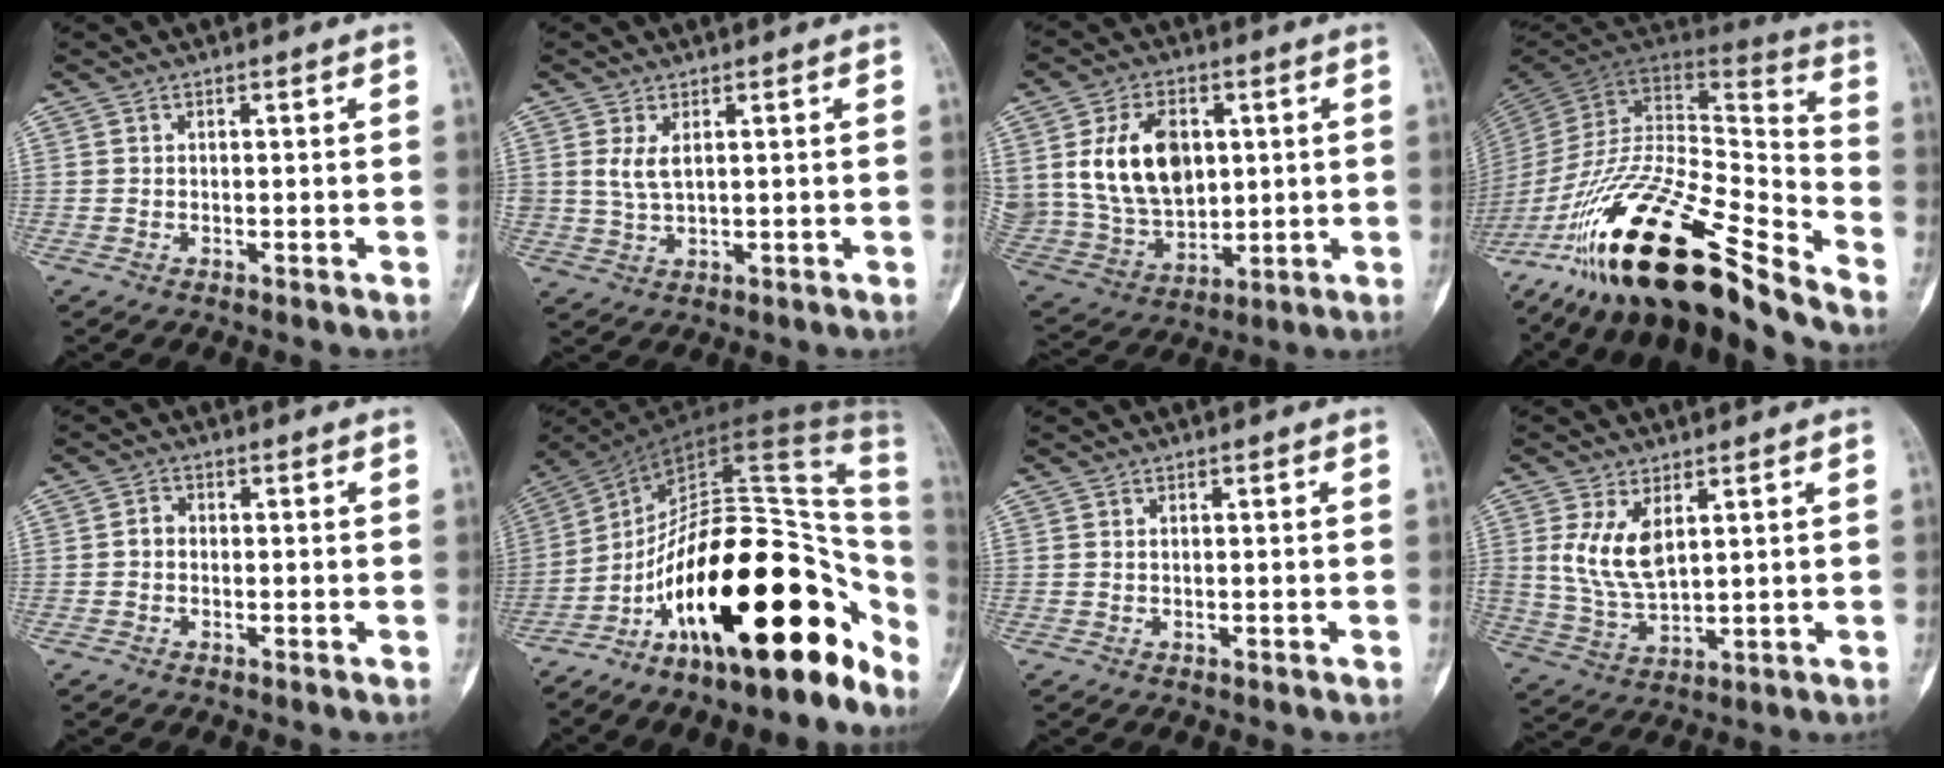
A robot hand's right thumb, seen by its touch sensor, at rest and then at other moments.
{"total": 3.5, "force": [1.1, 2.0, 2.7], "torque": [-0.049, -0.007, 0.029]}
{"total": 17.3, "force": [3.7, 11.9, 12.0], "torque": [-0.187, -0.009, 0.087]}
{"total": 27.2, "force": [-19.6, 6.8, 17.7], "torque": [-0.315, 0.068, -0.348]}
{"total": 2.1, "force": [-0.3, 1.8, 1.0], "torque": [-0.006, 0.008, -0.012]}
{"total": 31.8, "force": [-11.6, 13.0, 26.6], "torque": [-0.296, 0.105, -0.186]}
{"total": 0.0}
{"total": 9.1, "force": [2.8, 4.9, 7.1], "torque": [-0.127, -0.014, 0.070]}